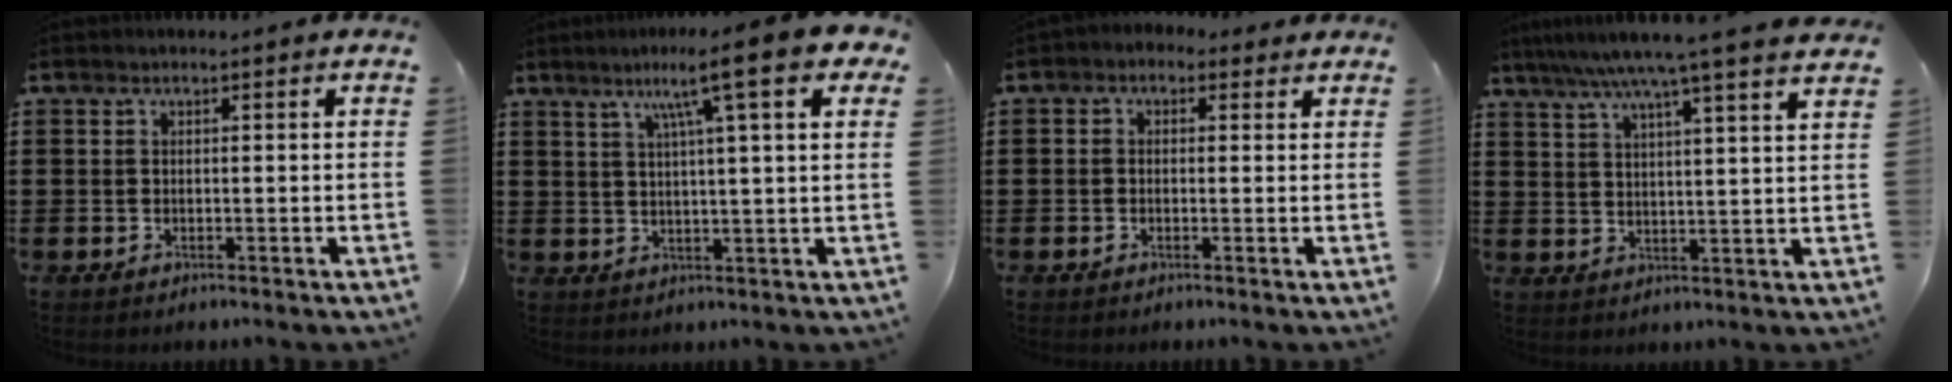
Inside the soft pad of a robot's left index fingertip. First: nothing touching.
{"total": 10.7, "force": [5.7, 0.4, 9.0], "torque": [-0.163, -0.007, 0.087]}
{"total": 1.5, "force": [-0.1, 1.4, 0.4], "torque": [-0.012, 0.009, -0.005]}
{"total": 7.3, "force": [6.0, -1.0, 4.1], "torque": [-0.097, -0.027, 0.102]}